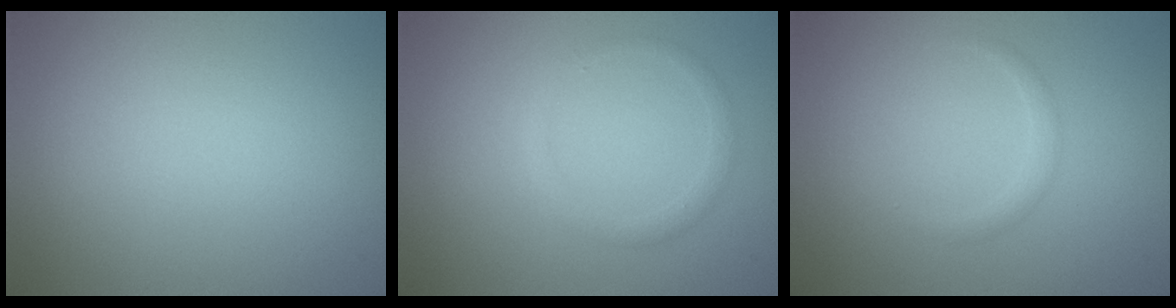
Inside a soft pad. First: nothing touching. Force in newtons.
{"total": 1.2, "press": 1.1, "slide": 0.1}
{"total": 0.9, "press": 0.9, "slide": 0.0}